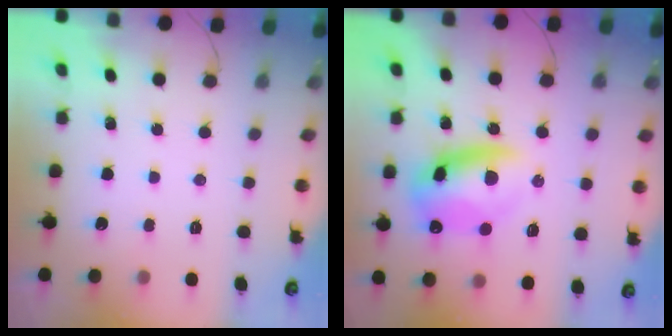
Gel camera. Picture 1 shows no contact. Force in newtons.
{"total": 12.9, "press": 12.5, "slide": 3.2}